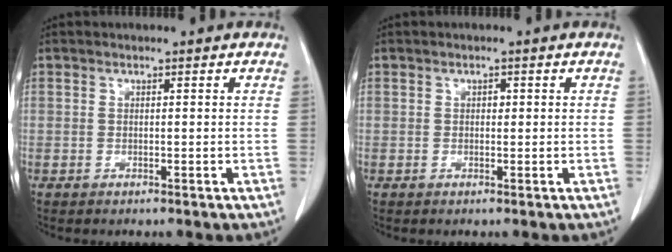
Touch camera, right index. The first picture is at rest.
{"total": 0.7, "force": [0.2, 0.5, 0.5], "torque": [-0.006, 0.002, 0.002]}